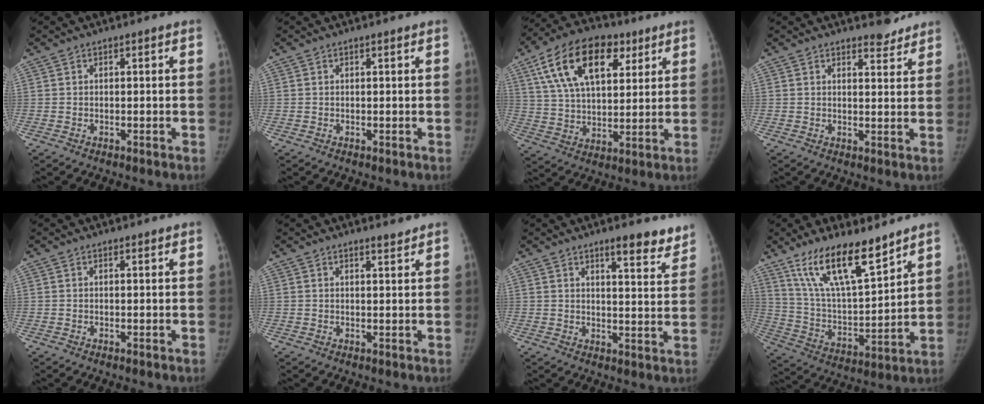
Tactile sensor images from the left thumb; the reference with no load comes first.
{"total": 0.6, "force": [0.5, 0.2, 0.4], "torque": [-0.008, -0.001, 0.007]}
{"total": 20.2, "force": [9.3, 11.3, 14.0], "torque": [-0.224, -0.007, 0.161]}
{"total": 3.9, "force": [3.6, 1.2, 0.9], "torque": [0.004, -0.029, 0.044]}
{"total": 0.9, "force": [0.8, 0.2, 0.3], "torque": [-0.005, -0.002, 0.012]}
{"total": 2.1, "force": [1.9, 0.3, 0.9], "torque": [-0.008, -0.016, 0.028]}
{"total": 8.7, "force": [6.8, 2.1, 5.1], "torque": [-0.037, -0.042, 0.087]}
{"total": 17.3, "force": [12.3, 5.0, 11.1], "torque": [-0.168, -0.065, 0.237]}